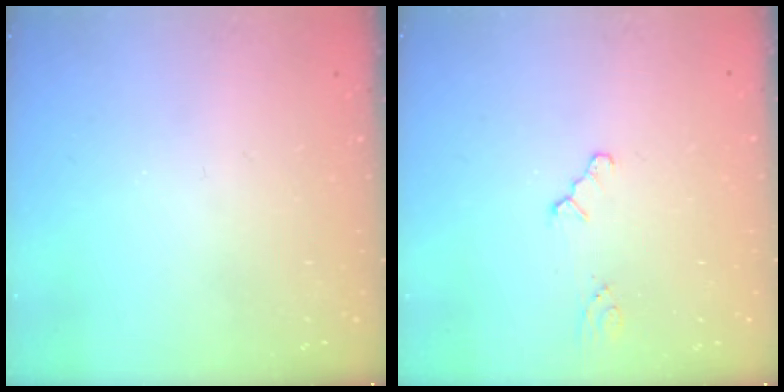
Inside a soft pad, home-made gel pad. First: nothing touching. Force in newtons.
{"total": 1.0, "press": 1.0, "slide": 0.3}